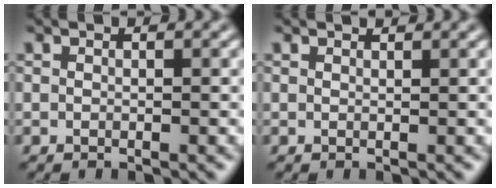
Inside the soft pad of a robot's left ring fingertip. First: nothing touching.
{"total": 0.8, "force": [0.8, 0.0, 0.1], "torque": [-0.006, -0.004, 0.010]}